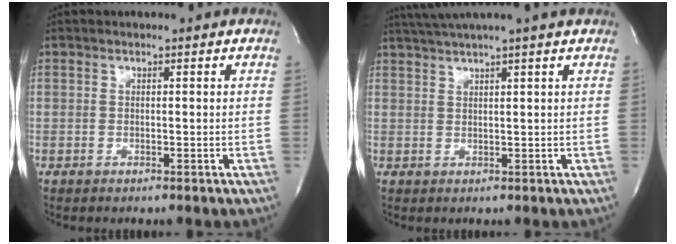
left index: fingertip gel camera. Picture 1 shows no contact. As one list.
[{"total": 6.0, "force": [4.9, -1.8, 2.9], "torque": [-0.047, 0.022, 0.078]}]